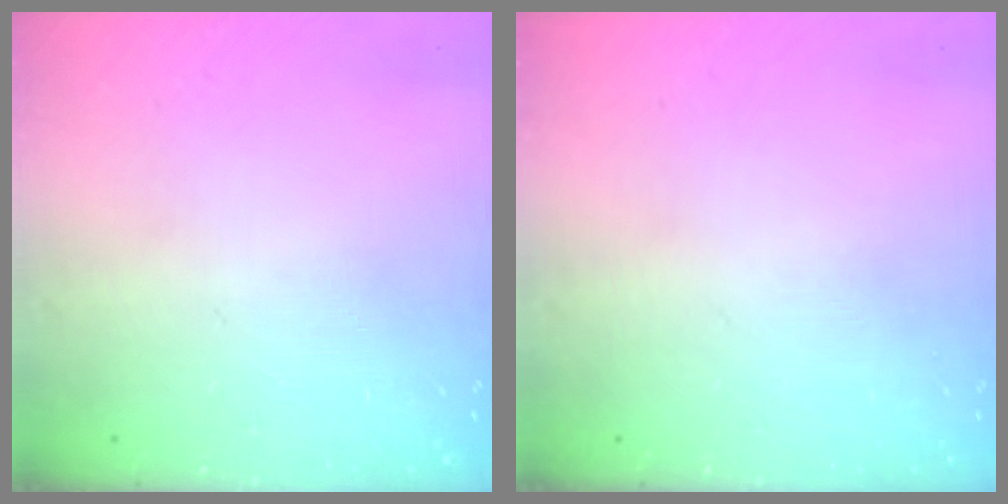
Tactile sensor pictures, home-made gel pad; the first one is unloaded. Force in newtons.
{"total": 0.0}